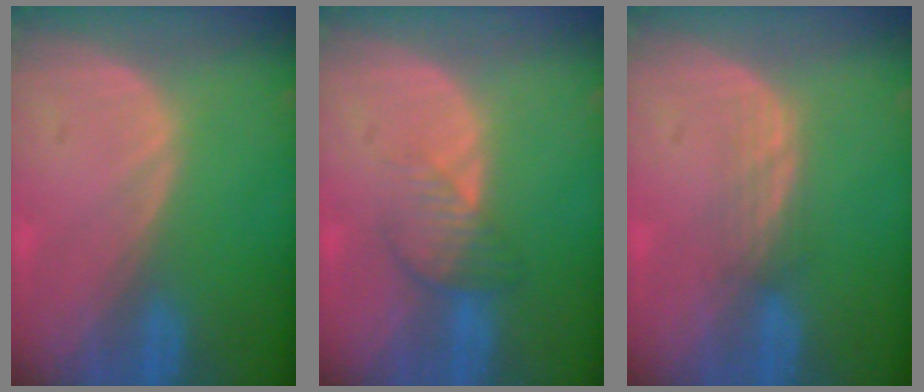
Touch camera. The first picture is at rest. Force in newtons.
{"total": 4.3, "press": 3.7, "slide": 2.1}
{"total": 2.3, "press": 2.2, "slide": 0.6}